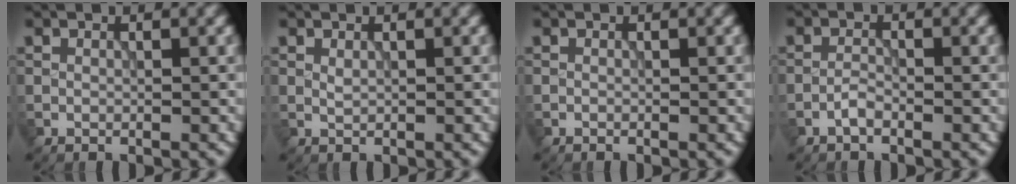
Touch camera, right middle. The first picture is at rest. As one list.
[{"total": 0.5, "force": [0.3, 0.2, 0.4], "torque": [-0.011, 0.000, 0.006]}, {"total": 0.0}, {"total": 1.1, "force": [-0.8, 0.3, 0.7], "torque": [-0.013, 0.004, -0.019]}]